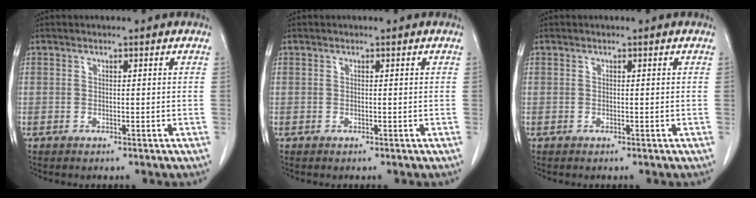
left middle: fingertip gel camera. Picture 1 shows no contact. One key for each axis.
{"total": 0.0}
{"total": 0.0}